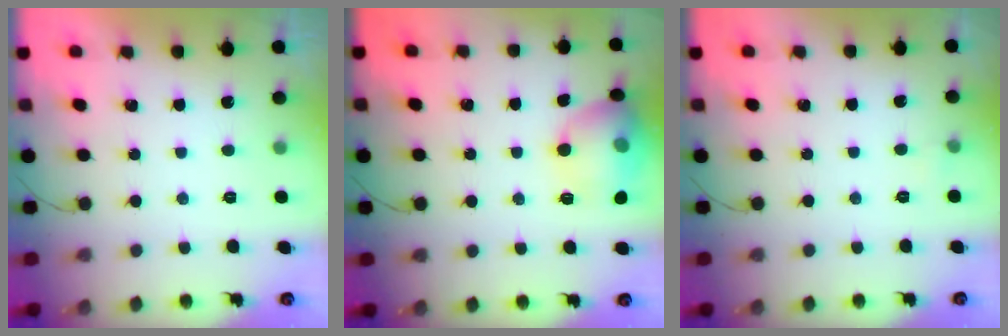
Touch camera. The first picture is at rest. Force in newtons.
{"total": 14.2, "press": 13.8, "slide": 3.3}
{"total": 2.6, "press": 2.4, "slide": 1.0}